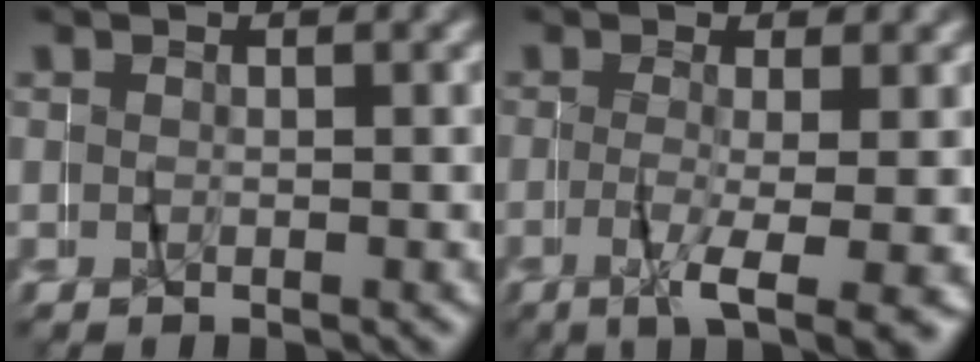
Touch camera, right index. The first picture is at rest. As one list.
[{"total": 5.2, "force": [-2.9, 0.6, 4.3], "torque": [-0.069, -0.021, -0.036]}]